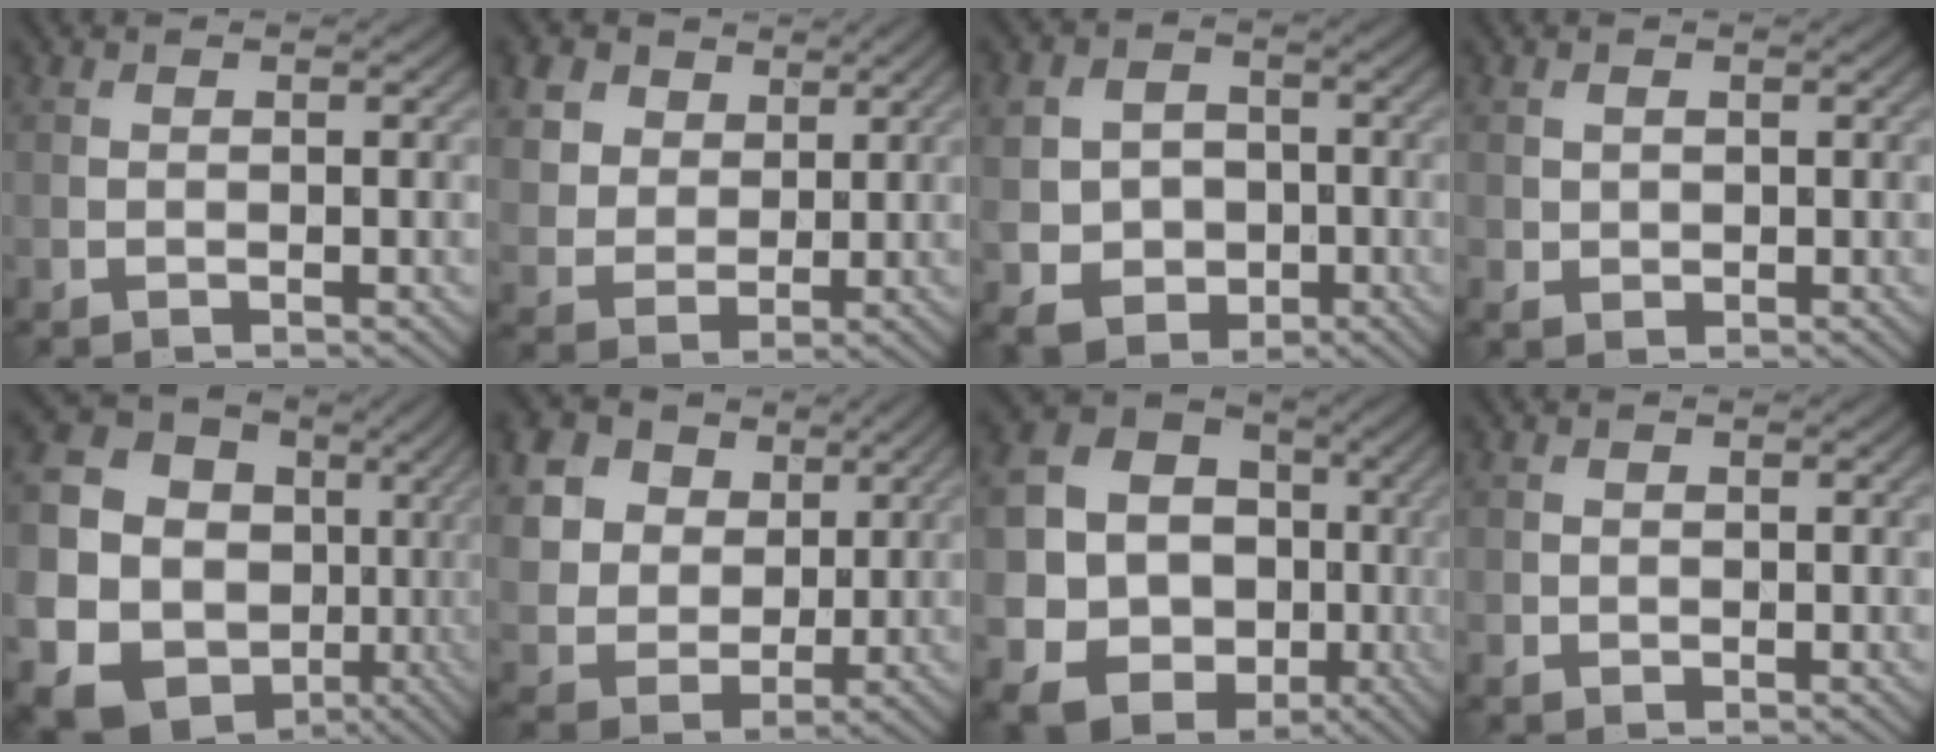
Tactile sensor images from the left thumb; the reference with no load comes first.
{"total": 9.6, "force": [5.3, 6.9, 4.1], "torque": [-0.168, 0.007, 0.113]}
{"total": 7.6, "force": [-1.2, 6.7, 3.5], "torque": [-0.097, -0.012, -0.032]}
{"total": 1.2, "force": [0.4, 1.1, 0.4], "torque": [-0.012, -0.004, 0.008]}
{"total": 20.0, "force": [-0.8, 18.4, 7.7], "torque": [-0.199, -0.012, -0.003]}
{"total": 18.6, "force": [8.9, 14.3, 8.0], "torque": [-0.259, 0.015, 0.198]}
{"total": 17.7, "force": [-2.3, 15.9, 7.5], "torque": [-0.181, -0.028, -0.043]}
{"total": 0.9, "force": [-0.3, 0.9, 0.2], "torque": [-0.002, -0.005, -0.008]}